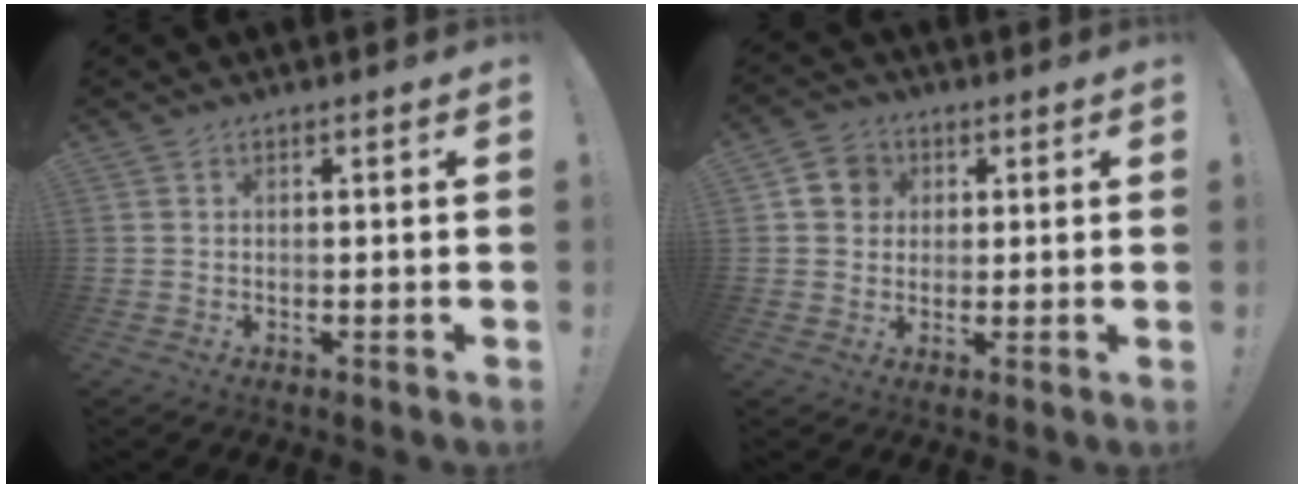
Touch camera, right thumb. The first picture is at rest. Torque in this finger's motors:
{"motor_torque": [-0.15, 0.76, 0.17, -0.20, -0.02]}